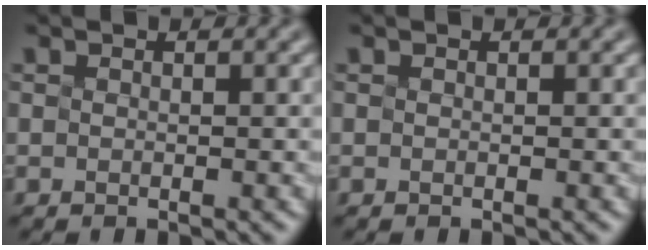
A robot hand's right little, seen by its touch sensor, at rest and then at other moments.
{"total": 0.0}